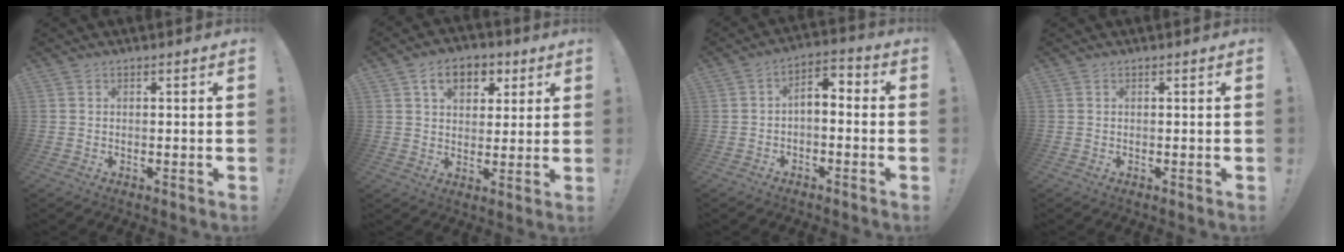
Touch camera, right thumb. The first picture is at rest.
{"total": 9.9, "force": [4.5, 6.9, 5.5], "torque": [-0.073, -0.010, 0.081]}
{"total": 4.6, "force": [-2.1, 2.6, 3.1], "torque": [-0.043, 0.014, -0.038]}
{"total": 0.0}